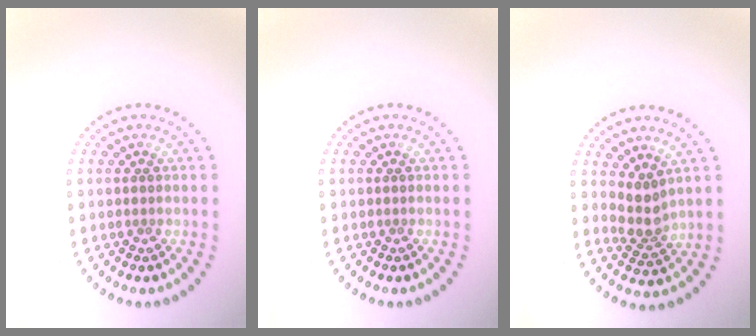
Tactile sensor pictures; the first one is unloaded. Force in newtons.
{"total": 0.0}
{"total": 2.5, "press": 1.9, "slide": 1.6}